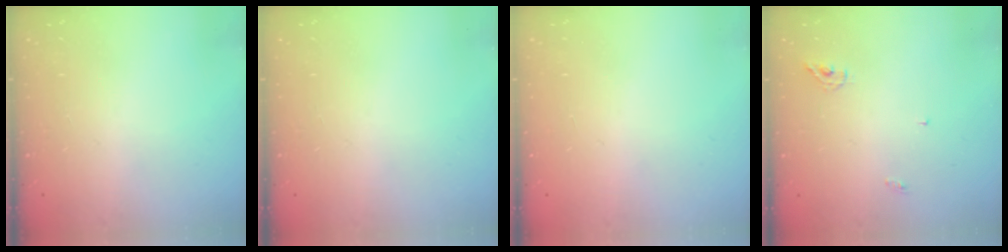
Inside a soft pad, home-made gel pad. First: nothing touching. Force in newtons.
{"total": 0.0}
{"total": 0.9, "press": 0.9, "slide": 0.0}
{"total": 4.3, "press": 4.3, "slide": 0.1}